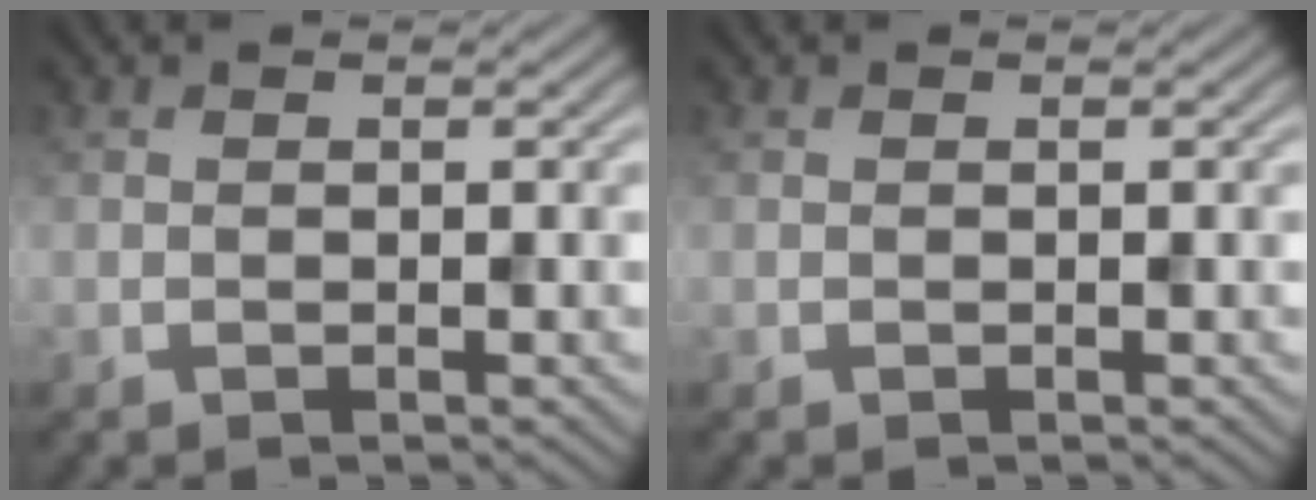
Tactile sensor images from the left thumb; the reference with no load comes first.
{"total": 0.0}